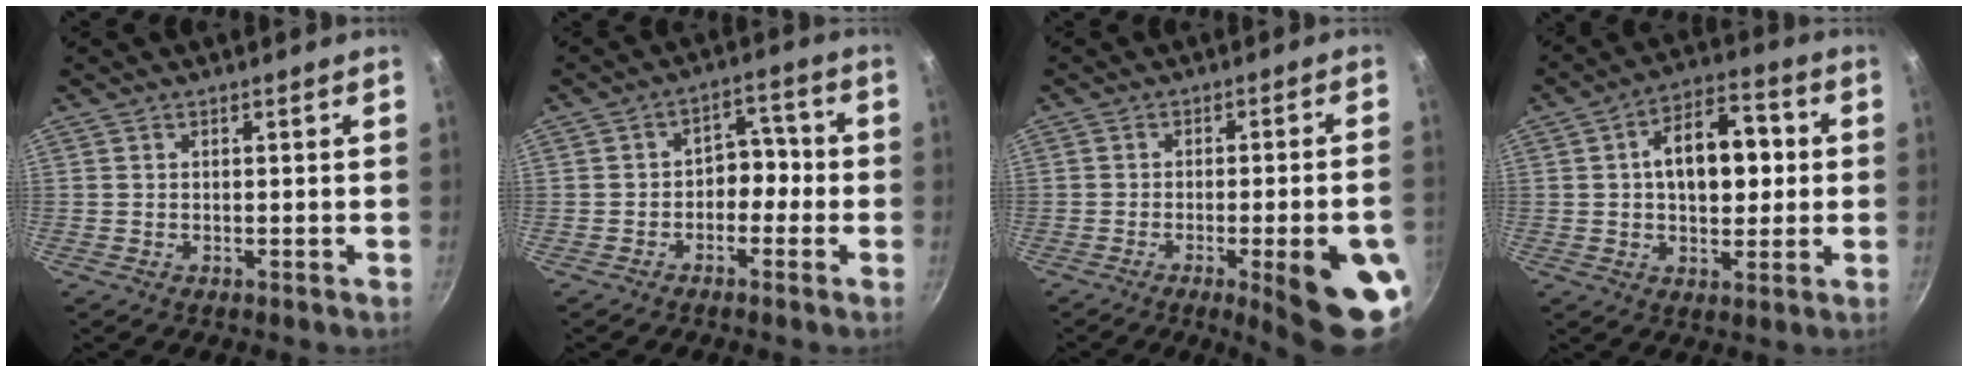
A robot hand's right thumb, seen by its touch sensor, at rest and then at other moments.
{"total": 5.5, "force": [-1.5, 4.1, 3.4], "torque": [0.004, 0.033, -0.032]}
{"total": 15.5, "force": [-5.3, 3.4, 14.1], "torque": [-0.157, 0.016, -0.064]}
{"total": 13.7, "force": [1.5, 8.4, 10.7], "torque": [-0.123, 0.021, 0.012]}